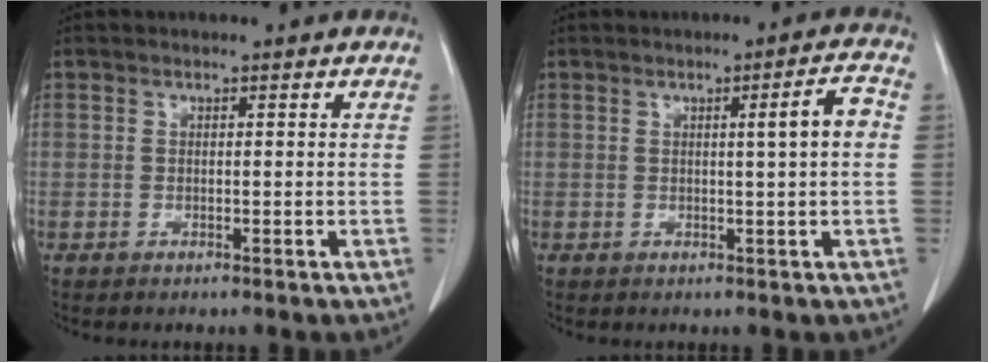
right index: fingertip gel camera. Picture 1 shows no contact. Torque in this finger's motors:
{"motor_torque": [0.10, 0.04, 0.04, 0.04]}